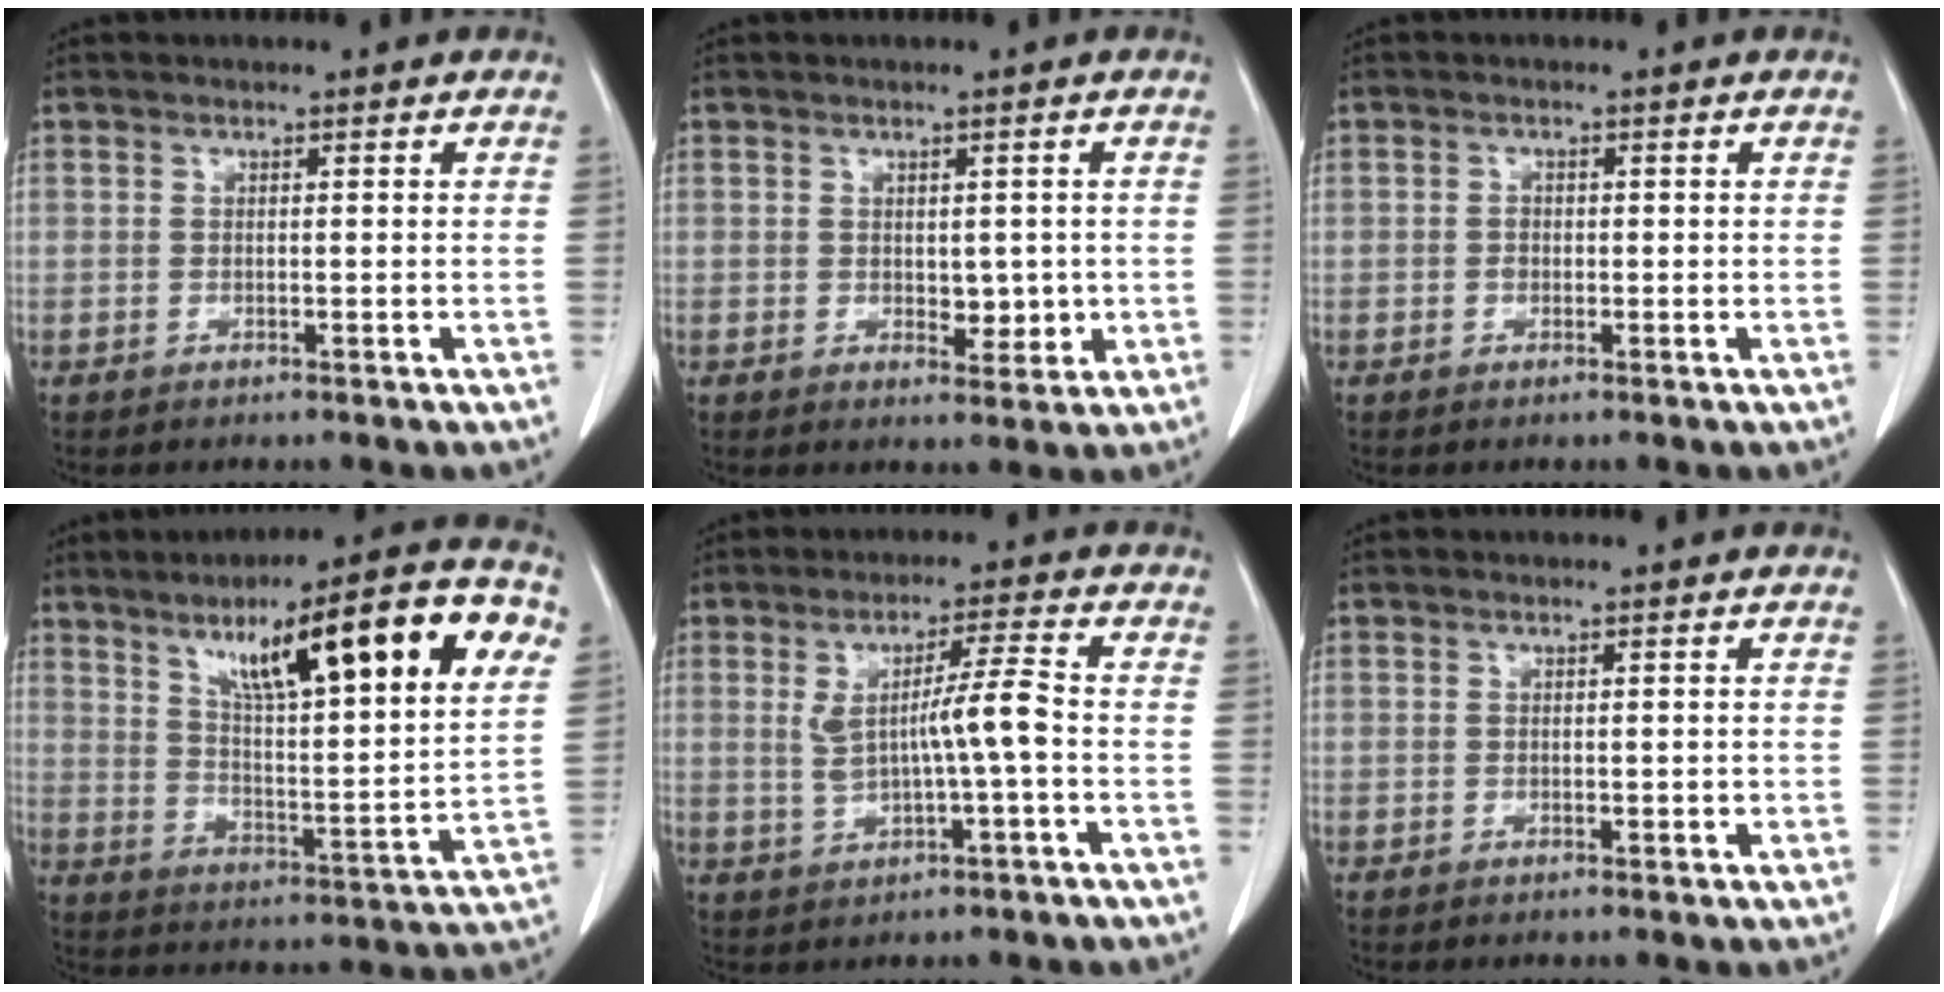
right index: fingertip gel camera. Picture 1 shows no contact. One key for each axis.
{"total": 3.4, "fx": -0.1, "fy": 1.9, "fz": 2.8, "tx": -0.032, "ty": -0.005, "tz": 0.007}
{"total": 1.0, "fx": -0.2, "fy": 0.8, "fz": 0.6, "tx": -0.010, "ty": 0.003, "tz": -0.005}
{"total": 23.1, "fx": 10.5, "fy": 2.8, "fz": 20.4, "tx": -0.308, "ty": 0.027, "tz": 0.159}
{"total": 6.5, "fx": -0.1, "fy": -0.1, "fz": 6.5, "tx": -0.115, "ty": 0.004, "tz": 0.003}
{"total": 0.6, "fx": -0.1, "fy": 0.2, "fz": 0.6, "tx": -0.010, "ty": -0.001, "tz": 0.000}